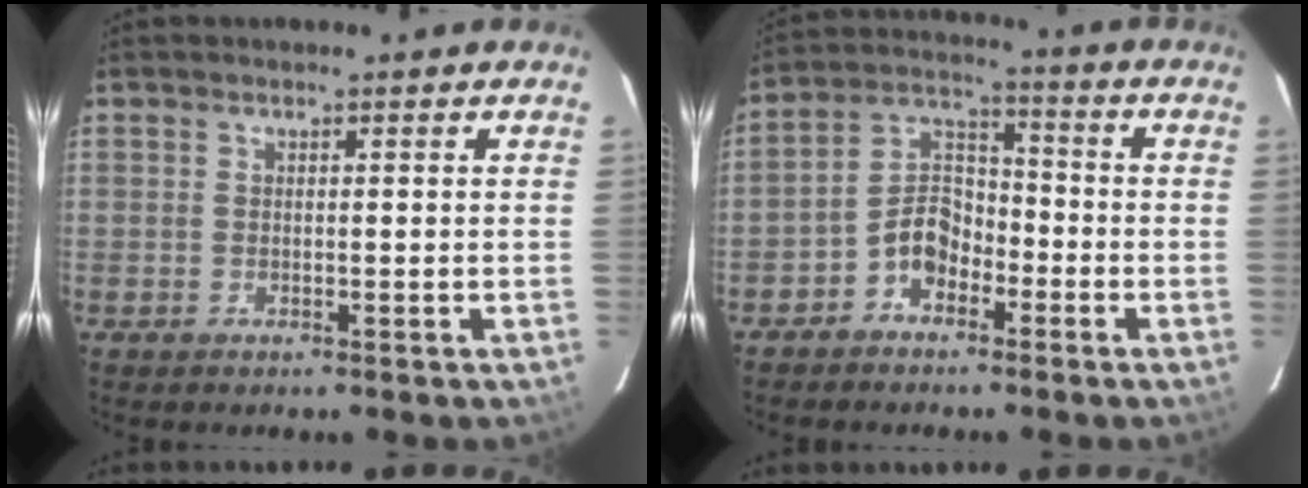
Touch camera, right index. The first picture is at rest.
{"total": 7.2, "force": [-4.1, 4.7, 3.6], "torque": [-0.071, 0.027, -0.076]}